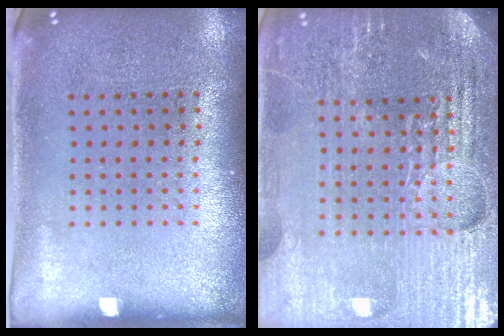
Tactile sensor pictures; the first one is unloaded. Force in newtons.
{"total": 5.1, "press": 4.8, "slide": 1.9}